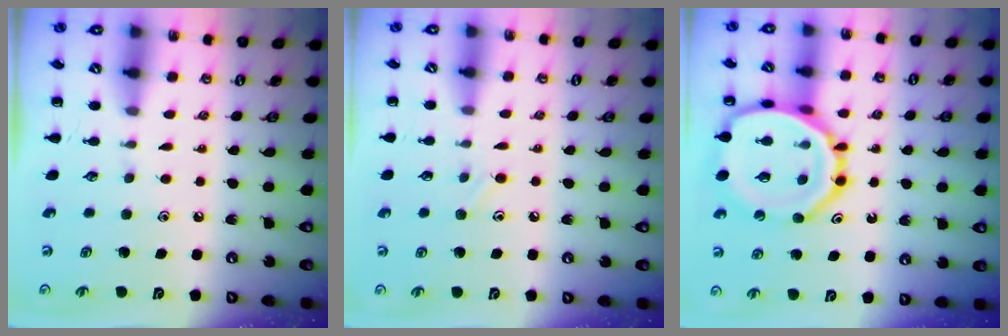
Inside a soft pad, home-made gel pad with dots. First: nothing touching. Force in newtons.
{"total": 6.4, "press": 6.1, "slide": 2.2}
{"total": 19.0, "press": 18.9, "slide": 1.6}